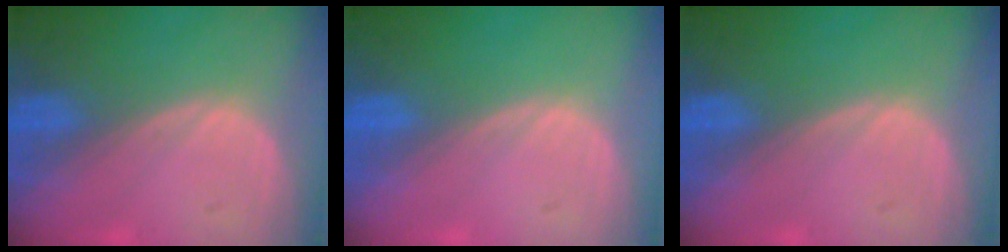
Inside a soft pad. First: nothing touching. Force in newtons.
{"total": 0.0}
{"total": 0.0}